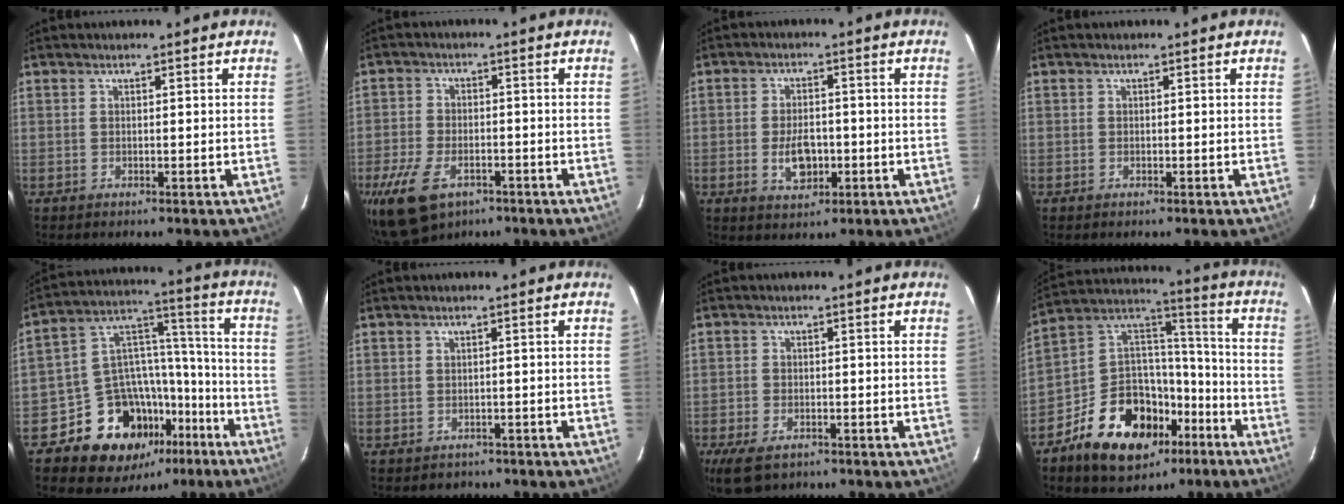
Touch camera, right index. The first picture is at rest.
{"total": 11.7, "force": [-6.8, 6.6, 6.9], "torque": [-0.166, -0.020, -0.120]}
{"total": 6.4, "force": [-1.7, 3.7, 4.9], "torque": [-0.093, 0.001, -0.022]}
{"total": 0.0}
{"total": 17.8, "force": [-10.7, 12.6, 6.7], "torque": [-0.133, 0.073, -0.146]}
{"total": 4.2, "force": [-2.3, 3.5, 0.1], "torque": [-0.008, 0.020, -0.023]}
{"total": 6.9, "force": [-4.4, 3.7, 3.8], "torque": [-0.096, -0.020, -0.079]}
{"total": 21.0, "force": [-11.0, 13.4, 11.9], "torque": [-0.245, 0.046, -0.163]}